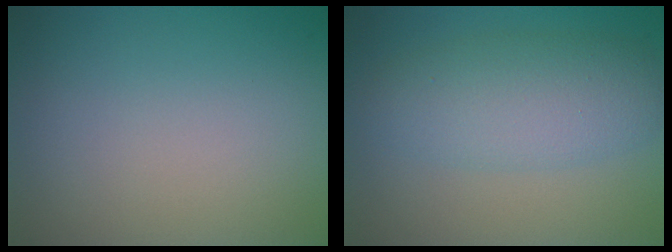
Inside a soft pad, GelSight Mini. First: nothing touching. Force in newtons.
{"total": 5.0, "press": 5.0, "slide": 0.3}